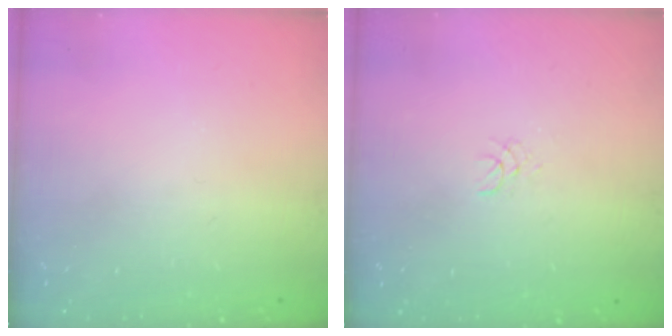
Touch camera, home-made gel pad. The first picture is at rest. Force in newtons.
{"total": 1.1, "press": 1.1, "slide": 0.1}